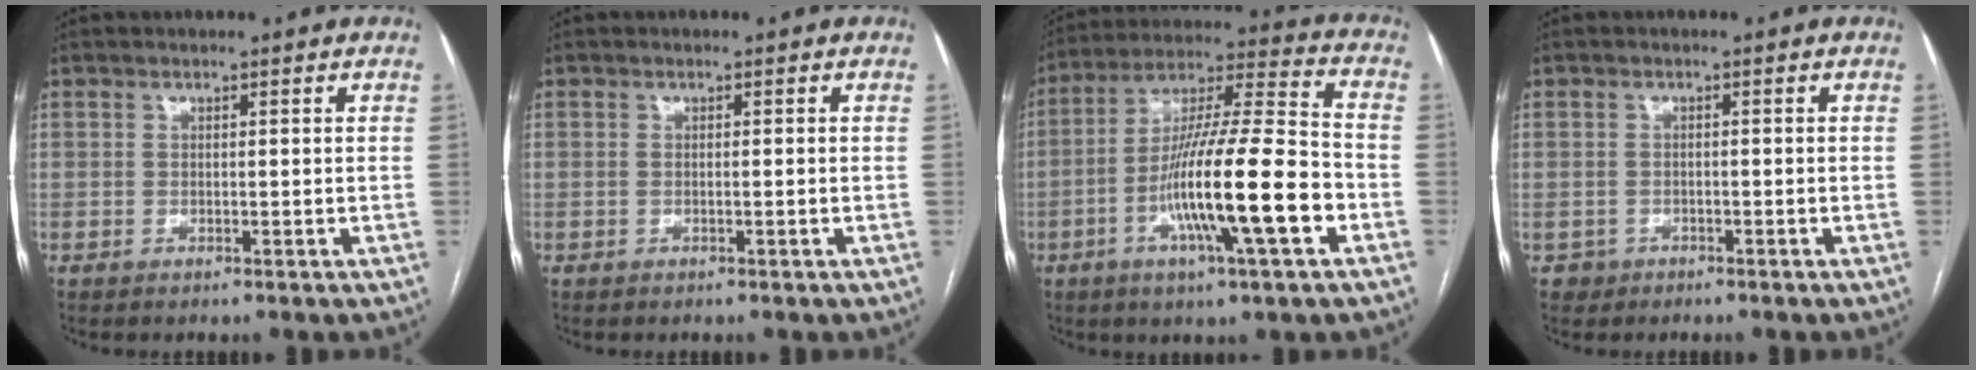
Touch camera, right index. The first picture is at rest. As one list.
[{"total": 0.6, "force": [-0.1, 0.1, 0.6], "torque": [-0.012, 0.000, 0.001]}, {"total": 18.3, "force": [-5.8, 1.0, 17.4], "torque": [-0.303, -0.005, -0.099]}, {"total": 2.0, "force": [-1.0, 1.7, -0.3], "torque": [0.004, 0.010, -0.019]}]